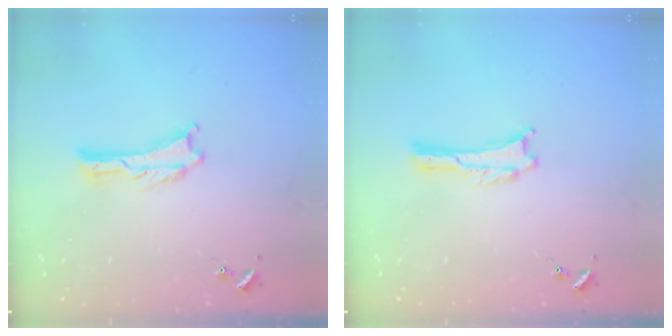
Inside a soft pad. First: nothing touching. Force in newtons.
{"total": 0.0}